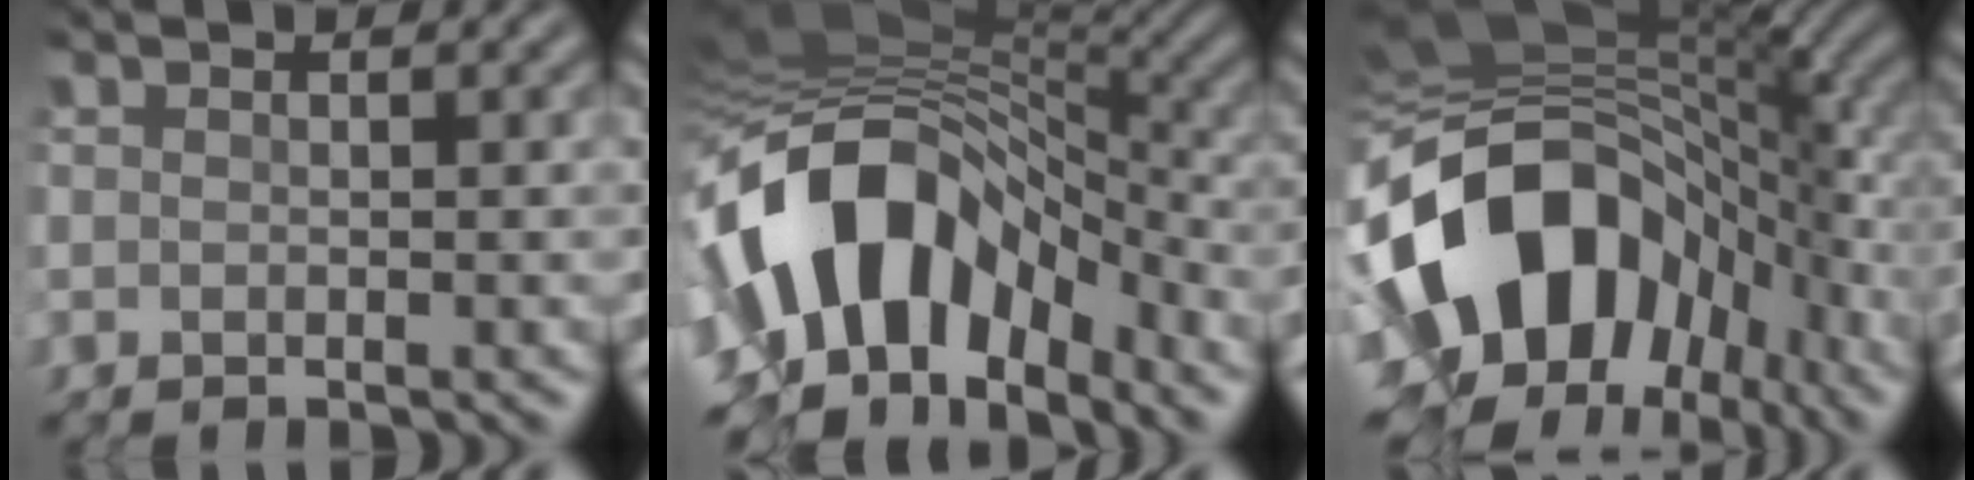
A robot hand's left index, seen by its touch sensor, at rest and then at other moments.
{"total": 13.2, "force": [-4.5, 8.1, 9.4], "torque": [-0.171, 0.014, -0.079]}
{"total": 14.7, "force": [-3.9, 10.4, 9.7], "torque": [-0.163, -0.006, -0.071]}